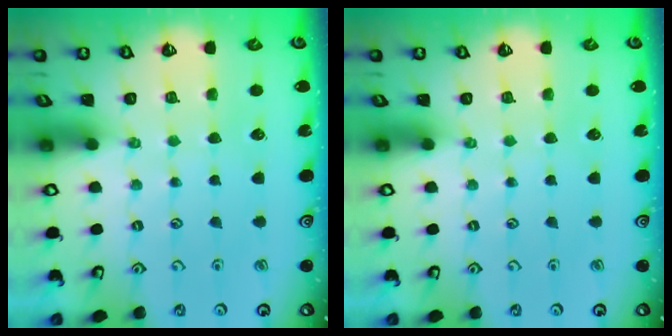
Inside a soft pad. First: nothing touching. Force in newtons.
{"total": 0.0}